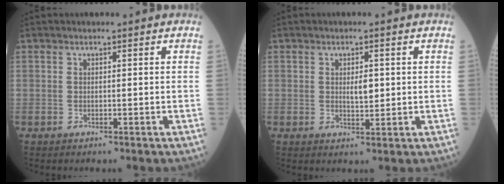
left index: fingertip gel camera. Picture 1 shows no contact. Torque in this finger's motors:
{"motor_torque": [0.06, 0.01, 0.06, 0.04]}